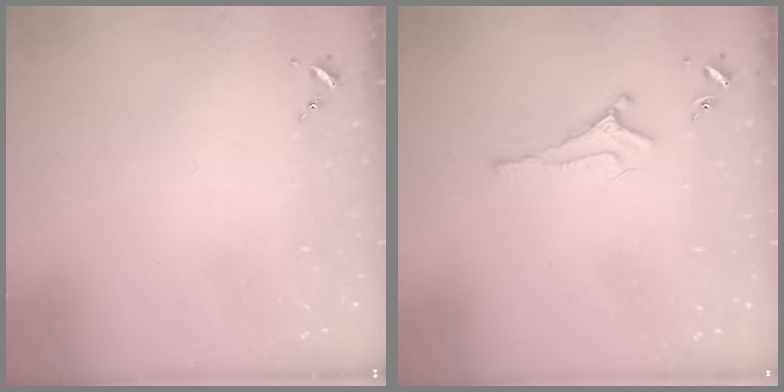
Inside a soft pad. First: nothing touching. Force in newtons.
{"total": 5.8, "press": 5.7, "slide": 0.8}